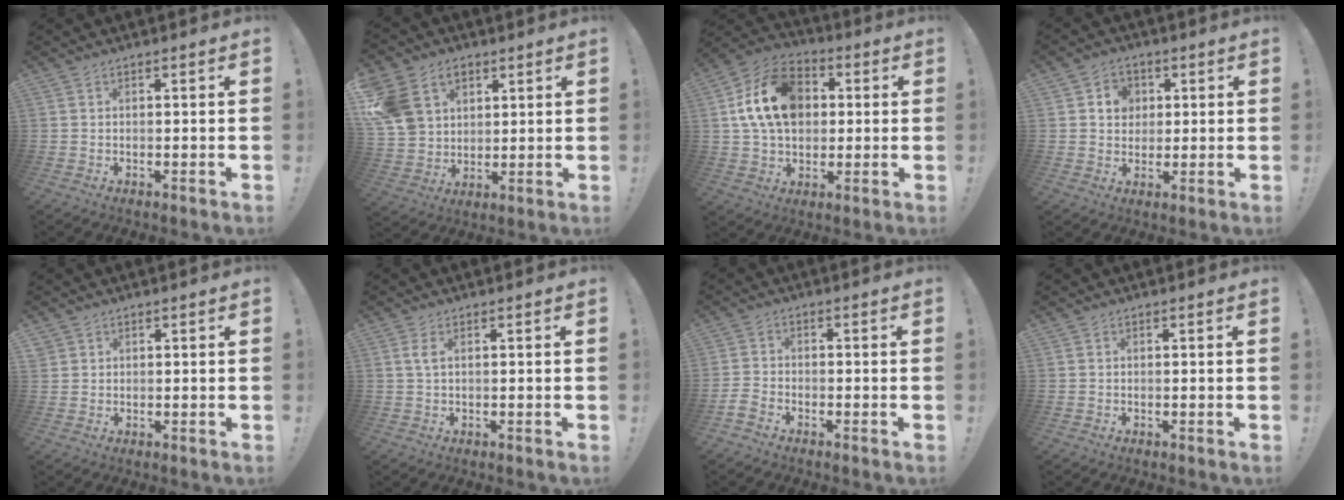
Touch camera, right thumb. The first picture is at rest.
{"total": 14.6, "force": [6.2, 11.4, 6.5], "torque": [-0.115, -0.021, 0.129]}
{"total": 18.5, "force": [3.6, 13.8, 11.8], "torque": [-0.192, 0.005, 0.071]}
{"total": 6.9, "force": [2.0, 6.2, 2.2], "torque": [-0.027, -0.005, 0.039]}
{"total": 1.7, "force": [1.2, 1.2, 0.1], "torque": [0.003, -0.007, 0.022]}
{"total": 2.1, "force": [0.8, 0.5, 1.9], "torque": [-0.030, 0.000, 0.012]}
{"total": 3.7, "force": [-2.6, 1.9, 1.8], "torque": [-0.044, 0.000, -0.049]}
{"total": 0.0}